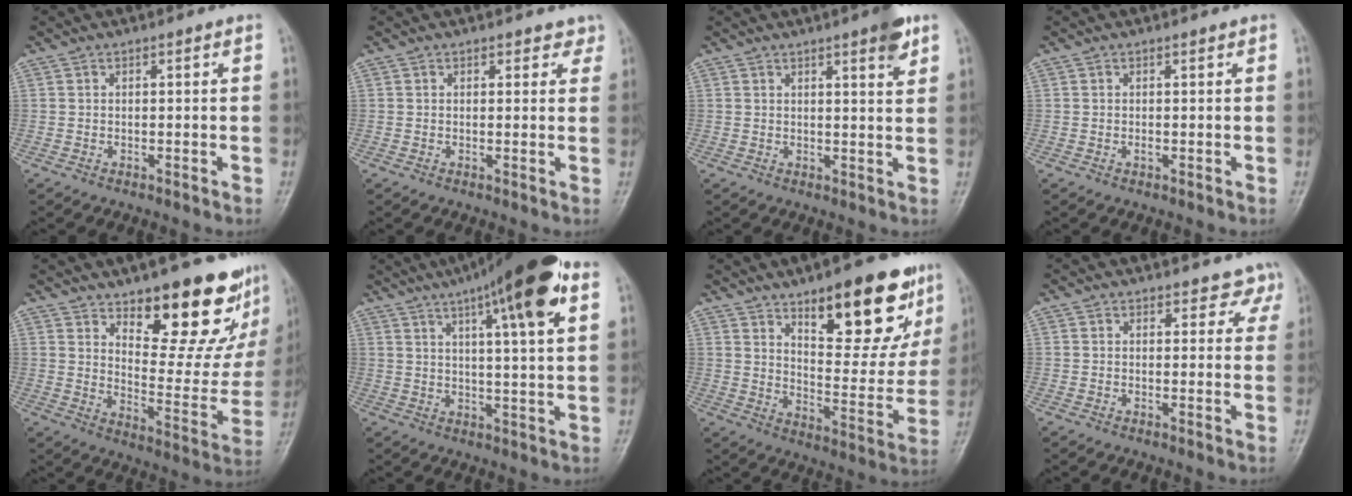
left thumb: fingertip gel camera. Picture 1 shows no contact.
{"total": 2.3, "force": [1.7, 1.4, 0.5], "torque": [0.023, -0.007, 0.012]}
{"total": 4.8, "force": [2.9, 0.8, 3.7], "torque": [-0.044, -0.015, 0.036]}
{"total": 0.6, "force": [0.1, 0.3, 0.5], "torque": [-0.008, 0.000, 0.001]}
{"total": 21.1, "force": [14.5, 8.5, 12.8], "torque": [-0.117, -0.109, 0.205]}
{"total": 18.2, "force": [9.3, 3.3, 15.3], "torque": [-0.222, -0.010, 0.138]}
{"total": 21.1, "force": [12.2, 7.9, 15.2], "torque": [-0.159, -0.062, 0.184]}
{"total": 3.7, "force": [3.1, 2.1, 0.2], "torque": [0.031, -0.017, 0.016]}